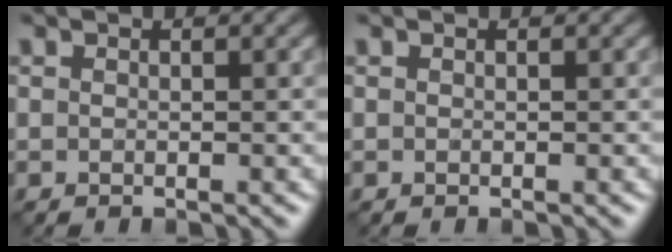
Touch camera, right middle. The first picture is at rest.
{"total": 0.0}